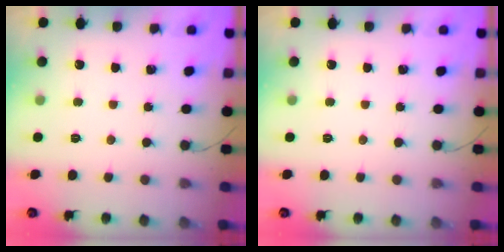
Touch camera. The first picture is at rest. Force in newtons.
{"total": 0.0}